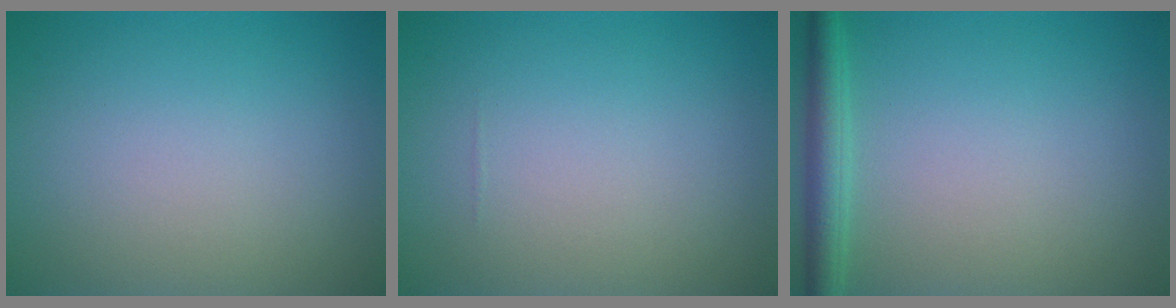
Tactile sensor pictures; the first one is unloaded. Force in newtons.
{"total": 0.0}
{"total": 2.8, "press": 2.8, "slide": 0.2}